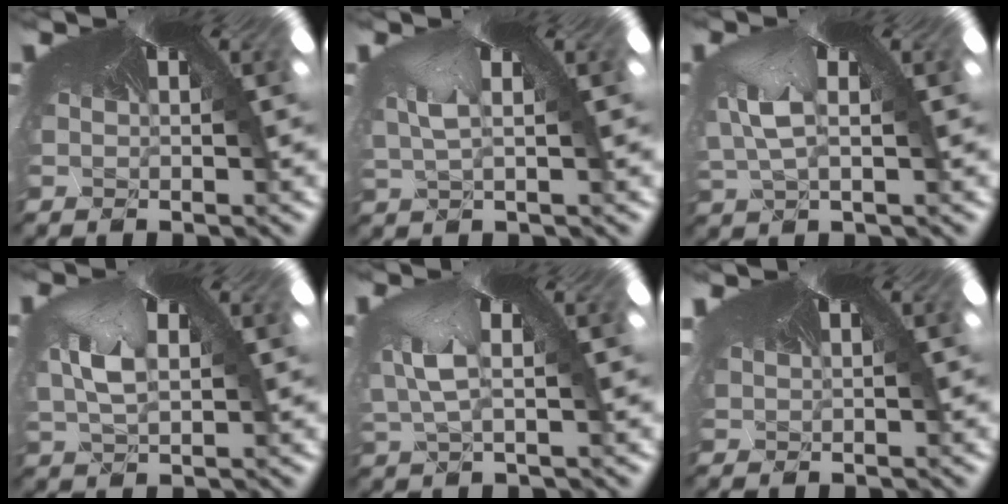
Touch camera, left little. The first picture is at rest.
{"total": 1.7, "force": [-1.6, 0.3, 0.4], "torque": [-0.034, -0.028, 0.015]}
{"total": 3.1, "force": [-3.0, 0.7, -0.2], "torque": [-0.030, -0.049, -0.015]}
{"total": 2.9, "force": [-1.2, 2.3, 1.4], "torque": [-0.058, -0.020, 0.020]}
{"total": 3.2, "force": [-3.1, 0.4, -0.5], "torque": [-0.027, -0.055, -0.013]}
{"total": 1.2, "force": [0.1, 1.0, 0.8], "torque": [-0.030, 0.003, 0.009]}